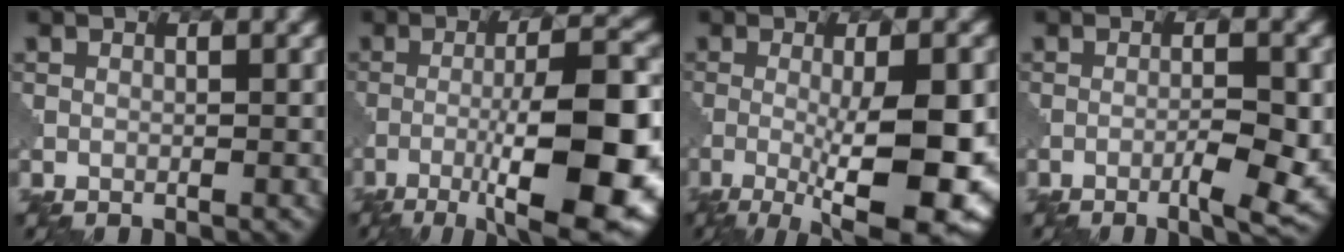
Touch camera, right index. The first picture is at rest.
{"total": 12.3, "force": [-4.5, 2.8, 11.1], "torque": [-0.170, 0.002, -0.071]}
{"total": 11.4, "force": [-2.7, 2.8, 10.7], "torque": [-0.164, -0.013, -0.035]}
{"total": 4.0, "force": [-1.6, 0.4, 3.6], "torque": [-0.062, 0.000, -0.025]}